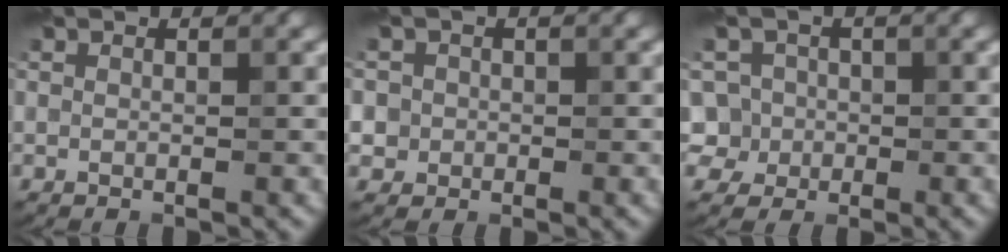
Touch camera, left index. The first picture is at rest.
{"total": 2.4, "force": [0.0, 2.3, 0.3], "torque": [0.009, 0.005, -0.002]}
{"total": 5.0, "force": [-0.6, 4.8, 1.3], "torque": [-0.010, 0.021, -0.028]}